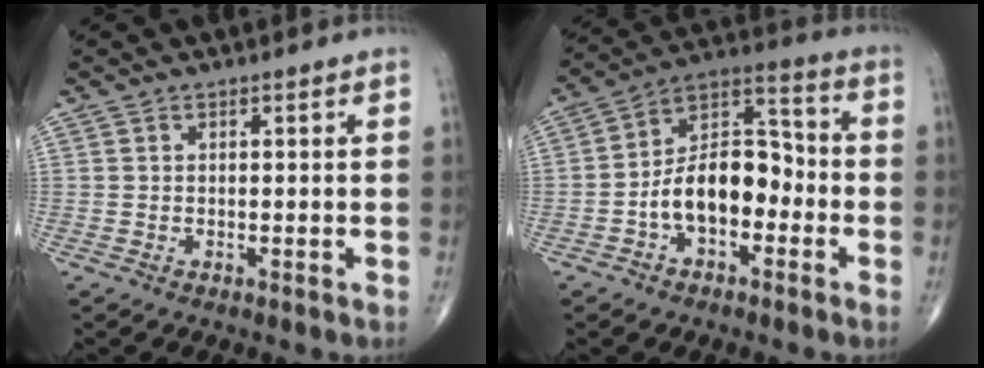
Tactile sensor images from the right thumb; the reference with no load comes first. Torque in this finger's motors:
{"motor_torque": [1.94, 1.84, 1.48, -0.51, 0.14]}